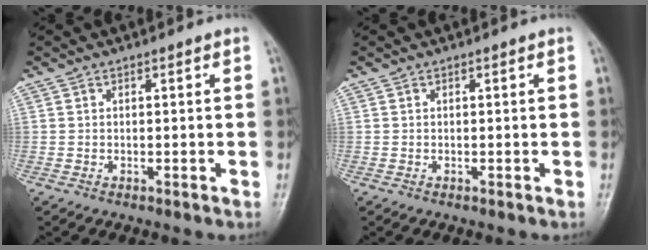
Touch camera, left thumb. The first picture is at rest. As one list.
[{"total": 0.0}]